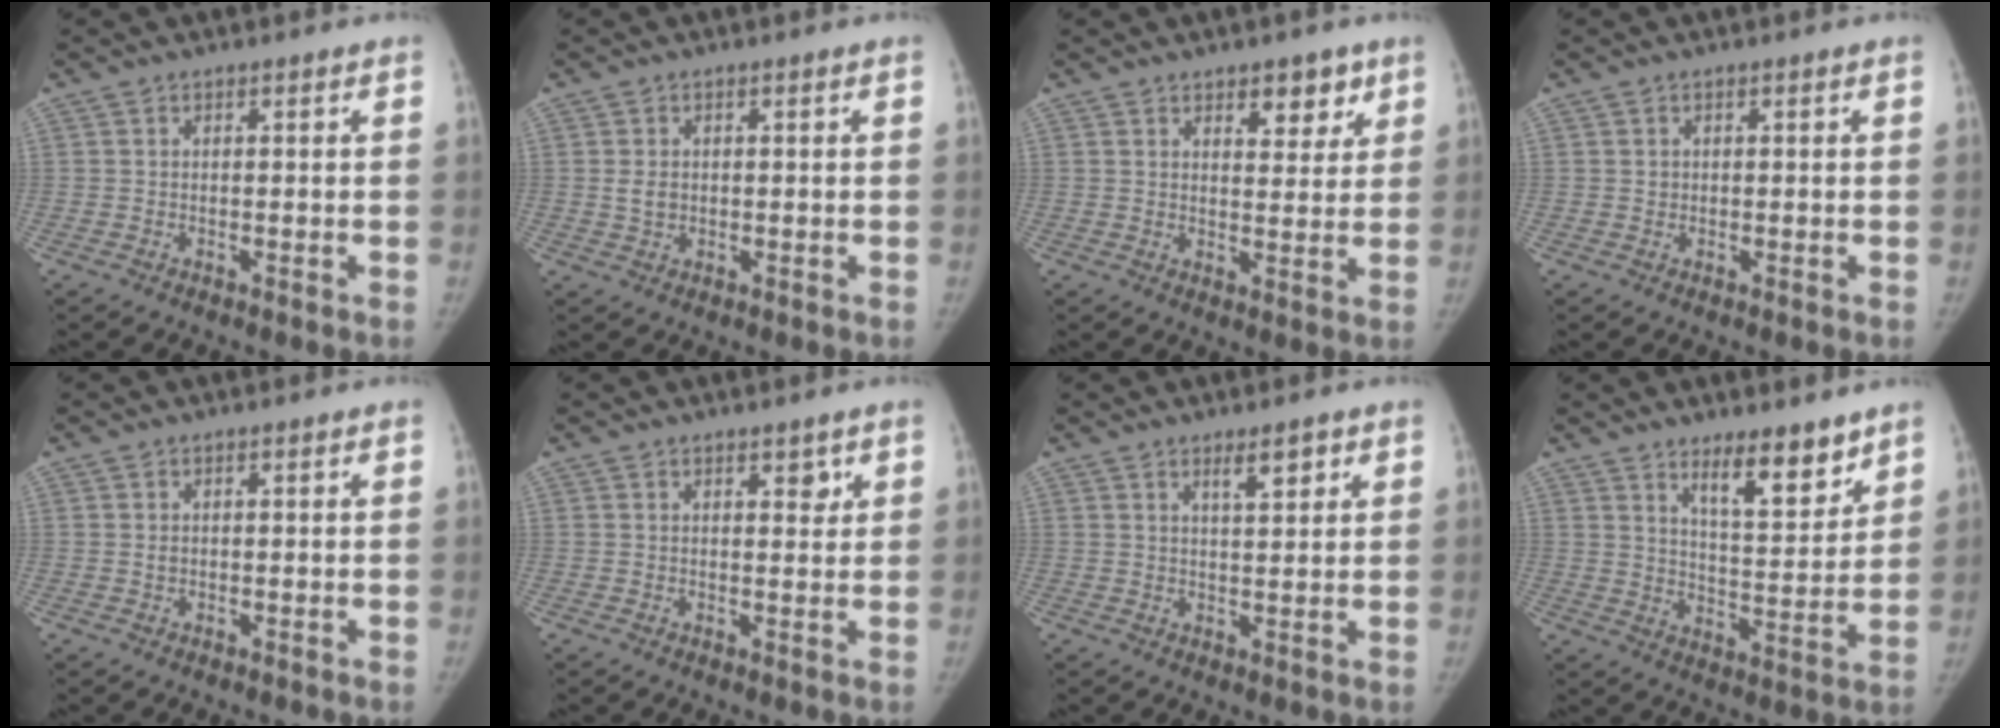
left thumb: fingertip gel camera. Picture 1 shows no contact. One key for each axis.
{"total": 2.4, "fx": 0.1, "fy": 1.8, "fz": 1.5, "tx": -0.022, "ty": 0.000, "tz": 0.005}
{"total": 6.2, "fx": 3.7, "fy": 3.2, "fz": 3.8, "tx": -0.020, "ty": -0.022, "tz": 0.051}
{"total": 0.7, "fx": 0.1, "fy": 0.7, "fz": 0.2, "tx": 0.000, "ty": 0.002, "tz": 0.002}
{"total": 0.7, "fx": 0.0, "fy": 0.6, "fz": 0.4, "tx": -0.007, "ty": 0.001, "tz": 0.000}
{"total": 2.3, "fx": 1.3, "fy": 1.2, "fz": 1.5, "tx": -0.003, "ty": -0.006, "tz": 0.018}
{"total": 3.9, "fx": 2.3, "fy": 1.2, "fz": 2.9, "tx": -0.037, "ty": -0.016, "tz": 0.039}
{"total": 10.6, "fx": 7.5, "fy": 3.3, "fz": 6.7, "tx": -0.081, "ty": -0.062, "tz": 0.126}